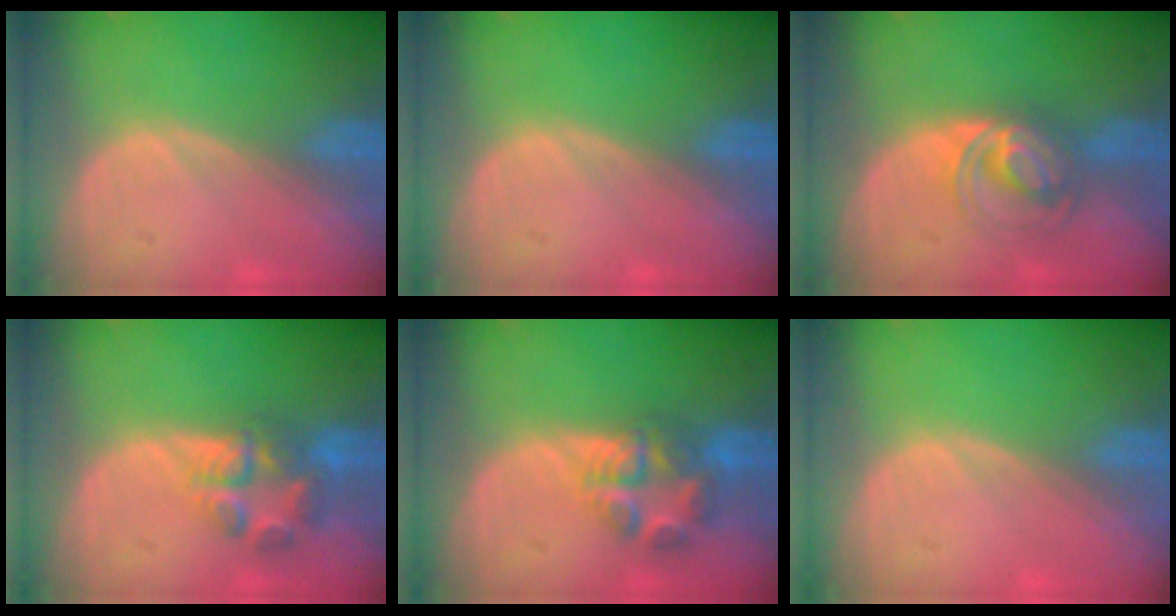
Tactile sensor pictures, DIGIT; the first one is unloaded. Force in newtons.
{"total": 0.0}
{"total": 6.4, "press": 5.8, "slide": 2.8}
{"total": 6.9, "press": 5.9, "slide": 3.6}
{"total": 6.9, "press": 6.5, "slide": 2.2}
{"total": 0.0}